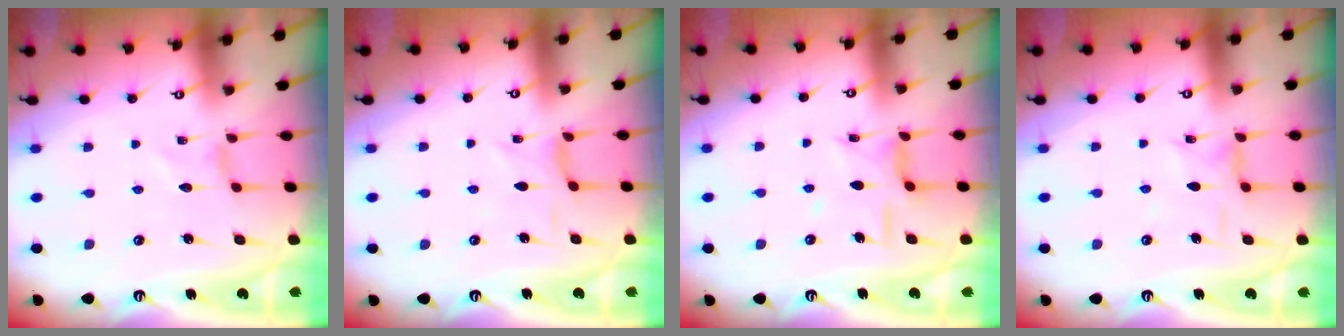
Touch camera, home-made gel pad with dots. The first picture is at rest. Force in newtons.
{"total": 1.7, "press": 1.6, "slide": 0.4}
{"total": 10.6, "press": 10.5, "slide": 0.7}
{"total": 2.0, "press": 2.0, "slide": 0.3}